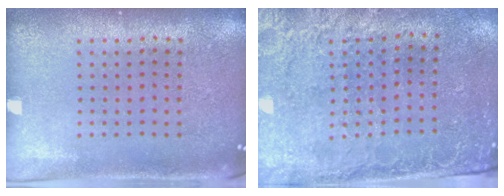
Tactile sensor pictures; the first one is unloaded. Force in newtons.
{"total": 2.6, "press": 2.2, "slide": 1.2}